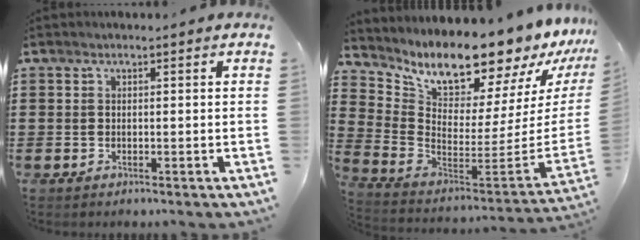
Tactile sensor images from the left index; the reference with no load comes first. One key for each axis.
{"total": 11.7, "fx": 10.7, "fy": 2.2, "fz": 4.3, "tx": -0.106, "ty": -0.101, "tz": 0.177}